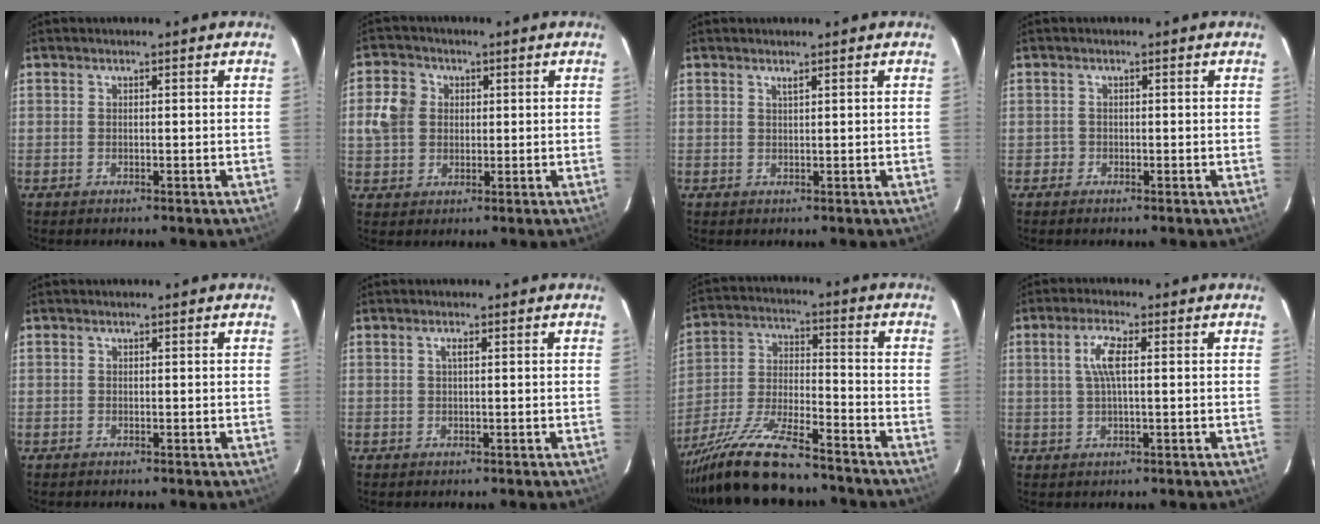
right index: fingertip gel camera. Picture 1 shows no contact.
{"total": 6.6, "force": [0.8, 5.9, 2.9], "torque": [-0.057, 0.023, 0.015]}
{"total": 0.7, "force": [0.5, -0.1, 0.4], "torque": [-0.006, 0.000, 0.008]}
{"total": 1.2, "force": [-0.6, 1.0, -0.2], "torque": [0.003, 0.005, -0.010]}
{"total": 0.0}
{"total": 0.8, "force": [0.2, 0.0, 0.8], "torque": [-0.014, 0.003, 0.003]}
{"total": 17.6, "force": [-14.3, 3.4, 9.5], "torque": [-0.204, -0.033, -0.250]}
{"total": 4.8, "force": [0.9, 1.0, 4.6], "torque": [-0.091, 0.006, 0.019]}